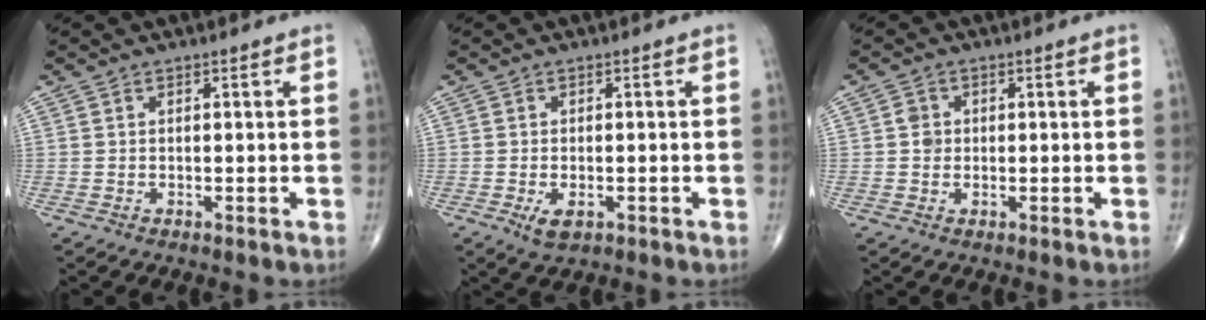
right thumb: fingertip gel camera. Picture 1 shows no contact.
{"total": 3.2, "force": [-1.2, 1.6, 2.5], "torque": [-0.041, -0.003, -0.016]}
{"total": 2.2, "force": [0.1, 2.0, 0.9], "torque": [-0.004, 0.004, 0.000]}